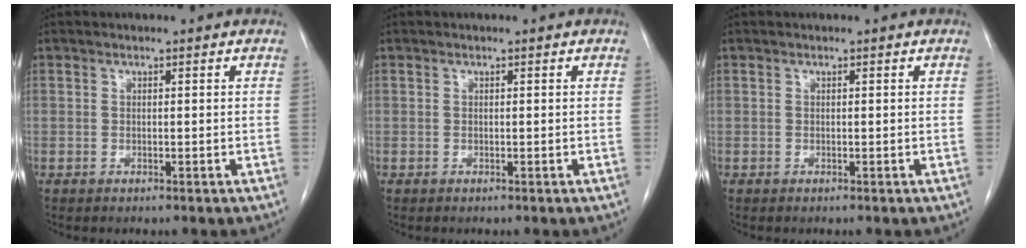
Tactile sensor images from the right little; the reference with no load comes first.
{"total": 0.0}
{"total": 0.0}